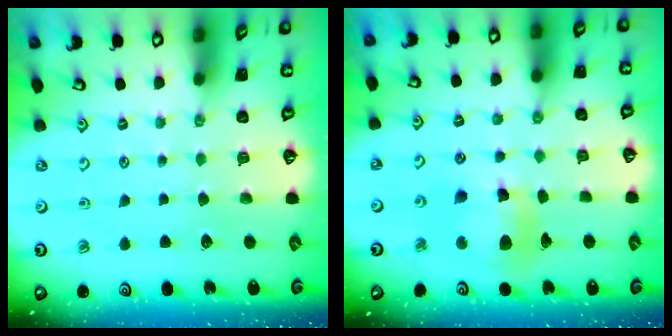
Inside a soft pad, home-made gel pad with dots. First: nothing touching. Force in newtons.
{"total": 12.1, "press": 12.0, "slide": 1.4}